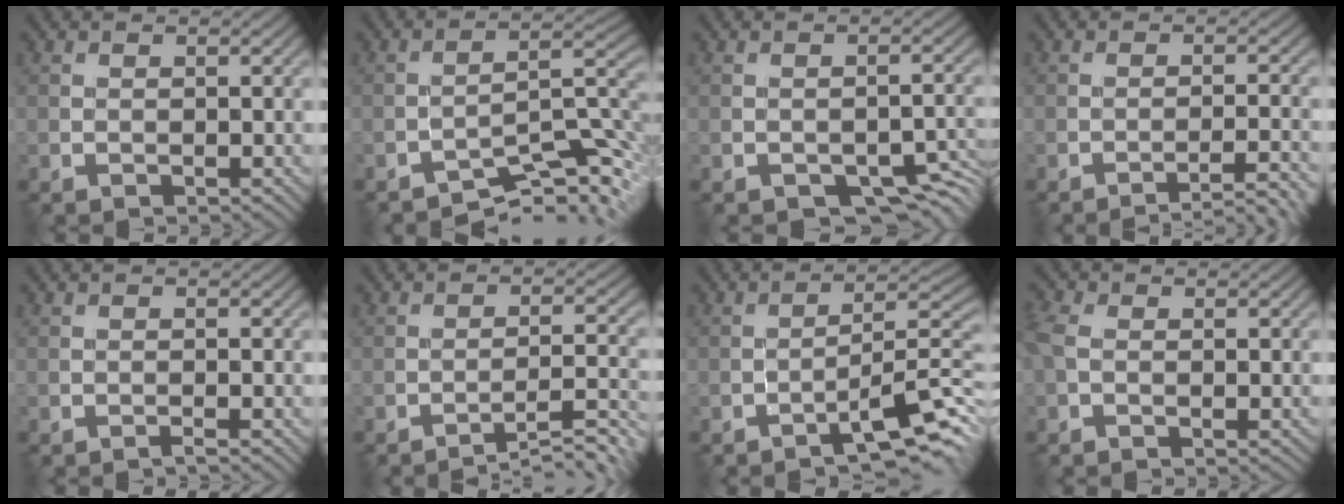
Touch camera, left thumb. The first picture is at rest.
{"total": 9.1, "force": [-7.5, 1.5, 5.0], "torque": [-0.074, 0.013, -0.123]}
{"total": 4.6, "force": [-2.9, 2.1, 2.9], "torque": [-0.032, -0.004, -0.034]}
{"total": 4.8, "force": [-3.7, 0.4, 3.1], "torque": [-0.045, 0.016, -0.065]}
{"total": 0.8, "force": [-0.5, 0.0, 0.5], "torque": [-0.005, 0.005, -0.016]}
{"total": 6.4, "force": [-5.0, 0.6, 4.0], "torque": [-0.067, 0.020, -0.076]}
{"total": 8.8, "force": [-5.5, 1.5, 6.8], "torque": [-0.102, 0.013, -0.083]}
{"total": 3.2, "force": [-0.6, 1.8, 2.6], "torque": [-0.069, 0.002, -0.022]}